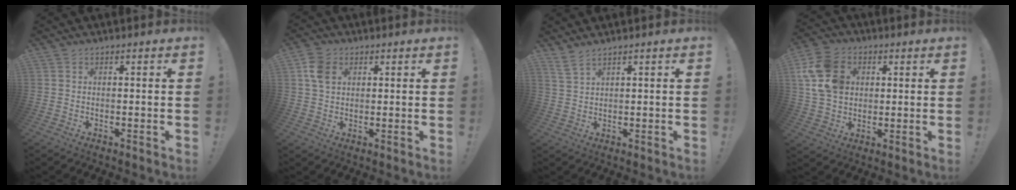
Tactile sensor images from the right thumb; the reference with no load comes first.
{"total": 6.8, "force": [2.3, 5.0, 4.1], "torque": [-0.067, 0.004, 0.044]}
{"total": 3.8, "force": [3.1, 0.4, 2.2], "torque": [-0.048, -0.011, 0.057]}
{"total": 14.4, "force": [3.6, 11.4, 8.0], "torque": [-0.139, -0.006, 0.075]}